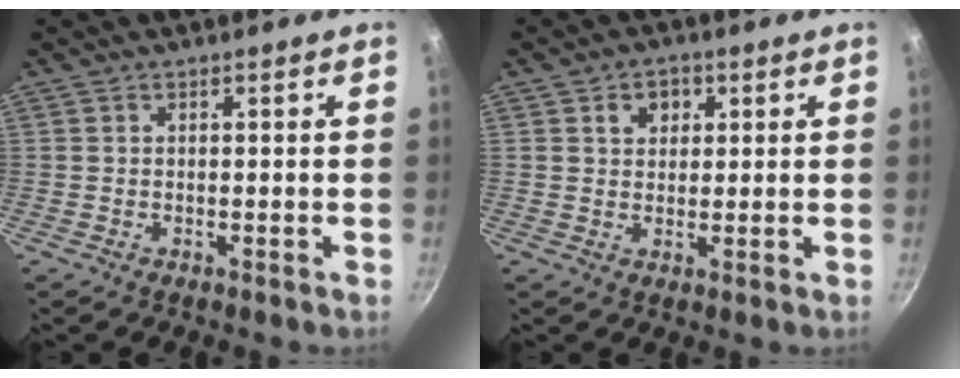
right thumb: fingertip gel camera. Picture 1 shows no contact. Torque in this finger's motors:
{"motor_torque": [-0.31, 0.53, 0.52, 0.42, 0.01]}